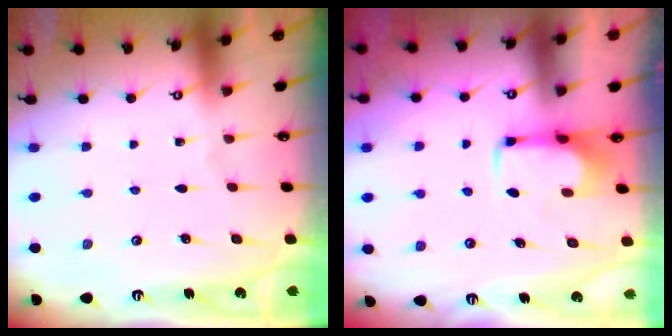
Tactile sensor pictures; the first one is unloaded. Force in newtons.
{"total": 2.1, "press": 2.1, "slide": 0.4}